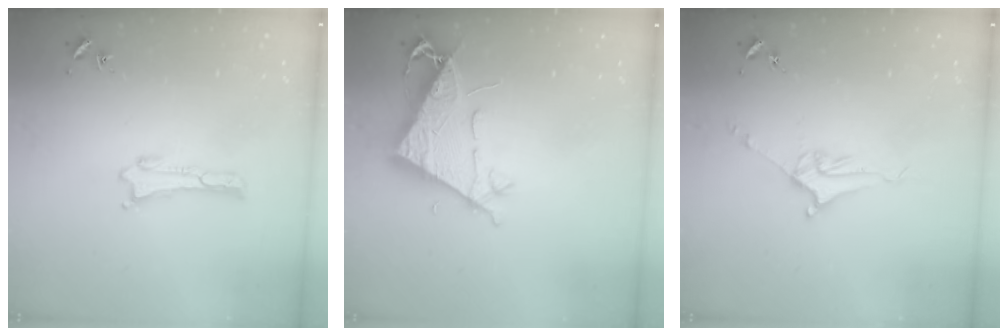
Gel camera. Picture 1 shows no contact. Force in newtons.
{"total": 7.7, "press": 7.6, "slide": 1.2}
{"total": 5.1, "press": 5.1, "slide": 0.6}